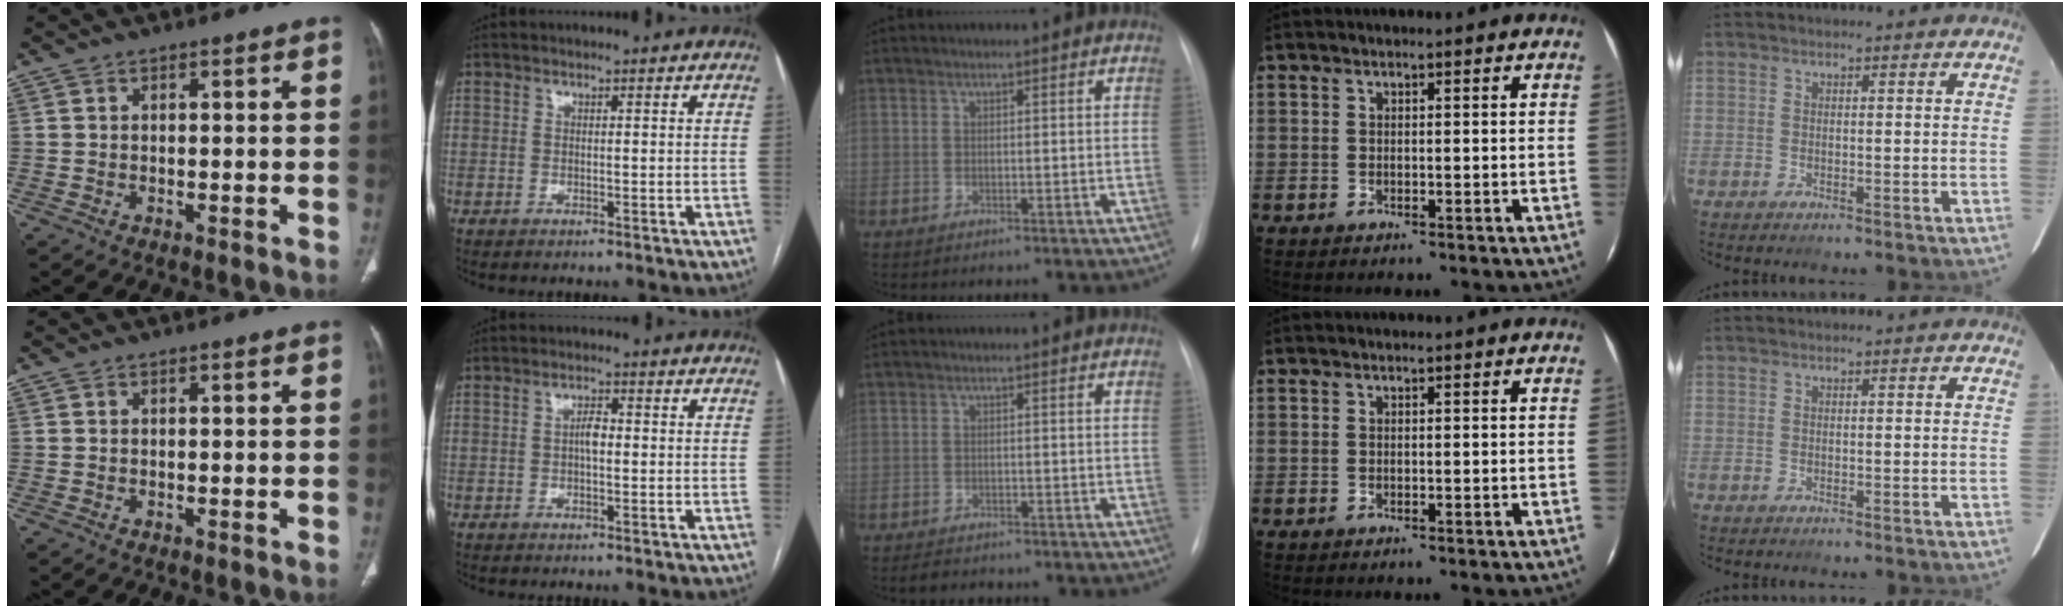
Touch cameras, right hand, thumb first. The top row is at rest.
{"index": {"total": 2.2, "force": [-0.1, 0.8, 2.0], "torque": [-0.034, 0.005, -0.003]}, "middle": {"total": 2.6, "force": [-2.3, 1.1, 0.8], "torque": [-0.019, -0.004, -0.030]}}